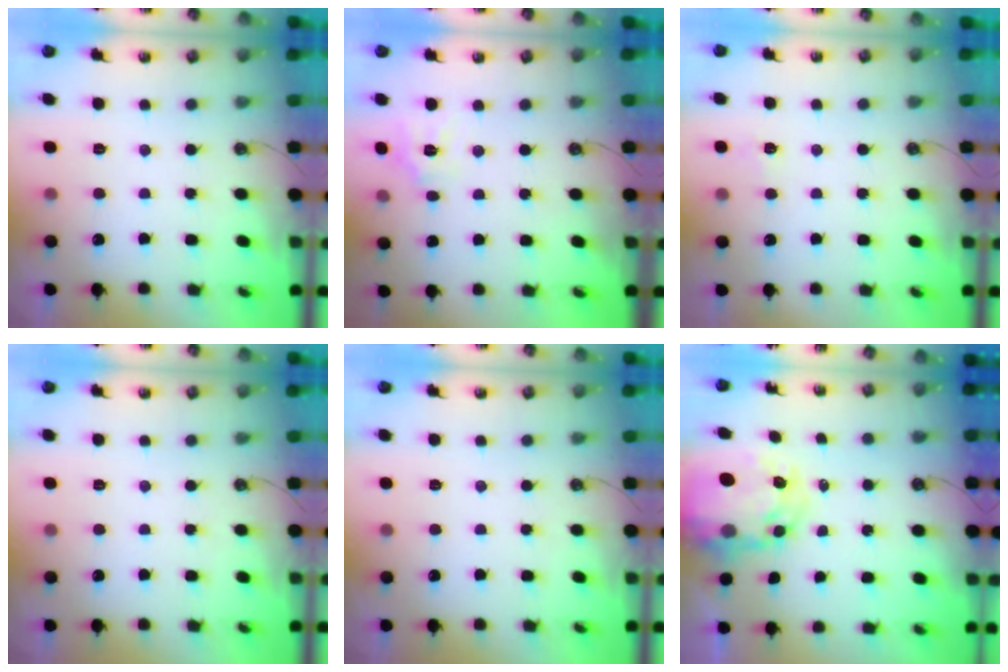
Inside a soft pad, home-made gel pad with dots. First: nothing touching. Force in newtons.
{"total": 8.9, "press": 8.9, "slide": 0.9}
{"total": 2.8, "press": 2.8, "slide": 0.3}
{"total": 0.0}
{"total": 0.0}
{"total": 8.5, "press": 8.5, "slide": 0.9}